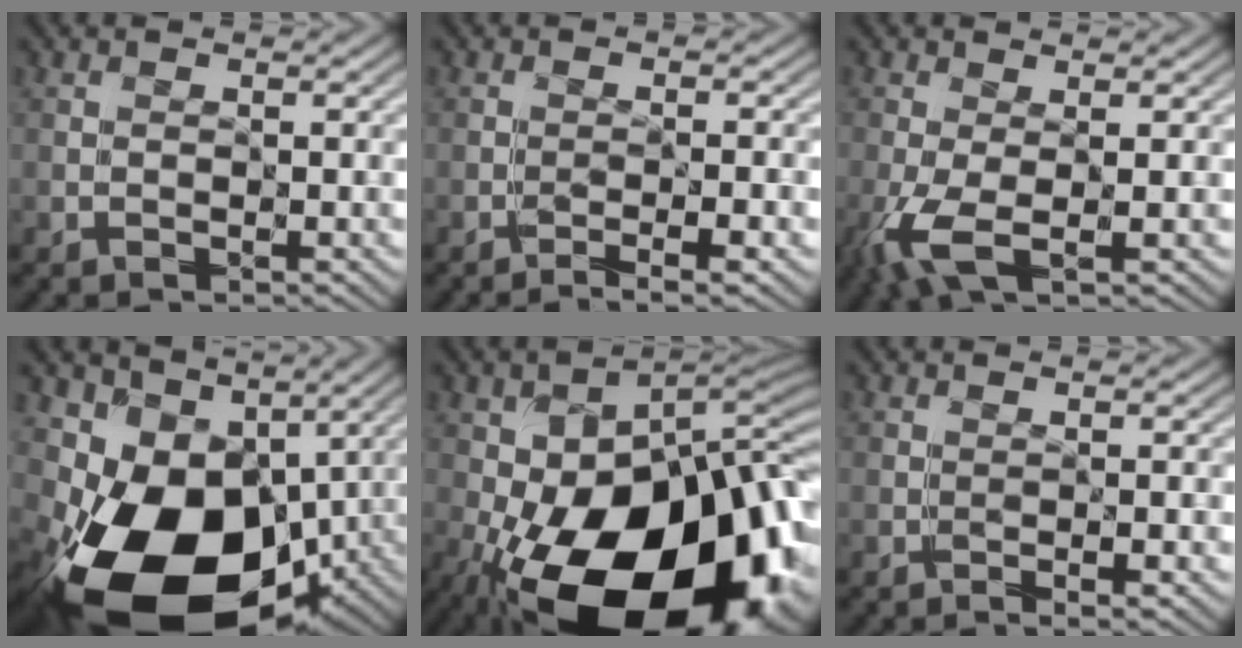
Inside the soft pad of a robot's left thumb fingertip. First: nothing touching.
{"total": 3.8, "force": [-2.5, 0.2, 2.8], "torque": [-0.046, 0.006, -0.041]}
{"total": 4.2, "force": [-1.4, 1.1, 3.8], "torque": [-0.100, -0.006, -0.033]}
{"total": 15.6, "force": [-2.0, 10.8, 11.0], "torque": [-0.213, -0.044, -0.019]}
{"total": 22.5, "force": [-8.5, 12.5, 16.6], "torque": [-0.283, -0.049, -0.107]}
{"total": 1.8, "force": [-1.0, 0.0, 1.5], "torque": [-0.028, 0.002, -0.015]}